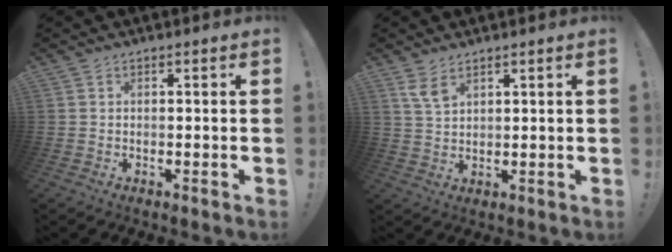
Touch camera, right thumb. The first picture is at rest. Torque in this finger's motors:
{"motor_torque": [0.05, 1.33, 0.32, 0.42, -0.02]}